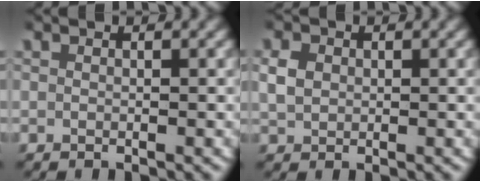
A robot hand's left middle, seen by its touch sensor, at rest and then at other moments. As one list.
[{"total": 2.2, "force": [0.3, 1.9, 1.1], "torque": [-0.028, 0.000, 0.012]}]